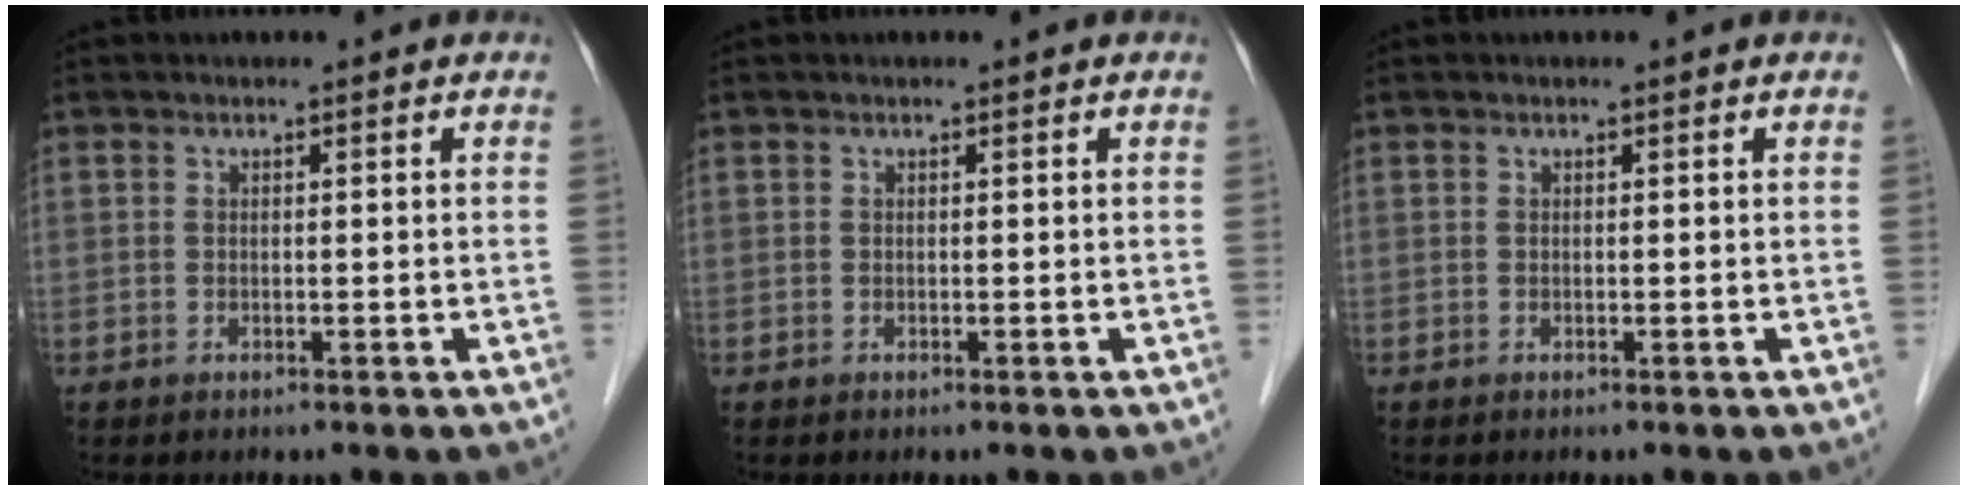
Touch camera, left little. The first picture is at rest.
{"total": 0.0}
{"total": 0.0}